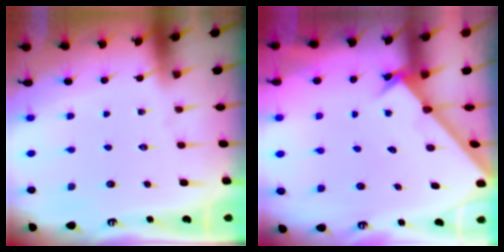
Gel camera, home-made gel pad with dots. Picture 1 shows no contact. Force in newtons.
{"total": 2.1, "press": 2.1, "slide": 0.2}